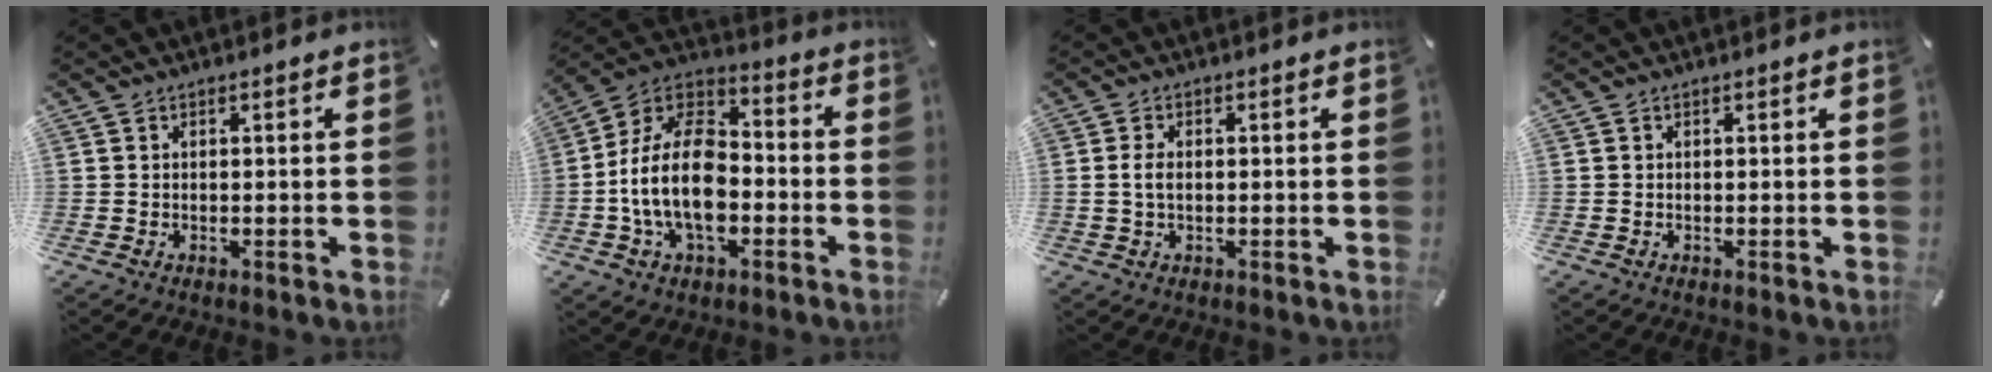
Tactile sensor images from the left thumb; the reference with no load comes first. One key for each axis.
{"total": 17.9, "fx": -4.8, "fy": 11.4, "fz": 12.9, "tx": -0.274, "ty": 0.023, "tz": -0.092}
{"total": 2.7, "fx": 0.1, "fy": 1.7, "fz": 2.2, "tx": -0.050, "ty": 0.003, "tz": -0.001}
{"total": 0.0}